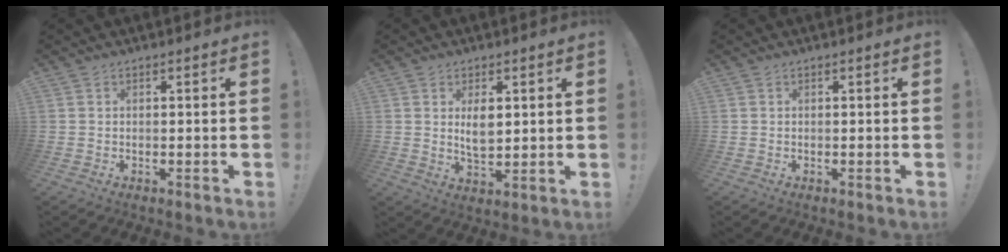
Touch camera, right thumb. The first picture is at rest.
{"total": 5.6, "force": [1.8, 2.9, 4.4], "torque": [-0.068, -0.012, 0.027]}
{"total": 0.0}